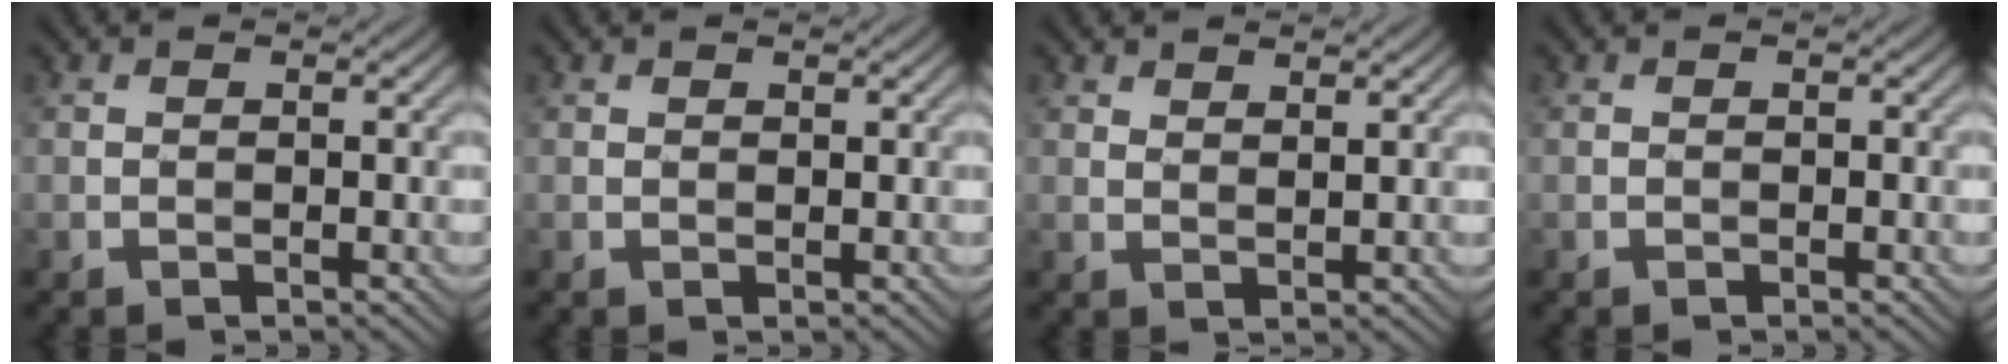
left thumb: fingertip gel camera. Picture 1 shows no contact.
{"total": 0.9, "force": [0.6, 0.4, 0.4], "torque": [-0.005, 0.003, 0.016]}
{"total": 2.5, "force": [2.1, 0.7, 1.3], "torque": [-0.018, -0.002, 0.040]}
{"total": 0.0}